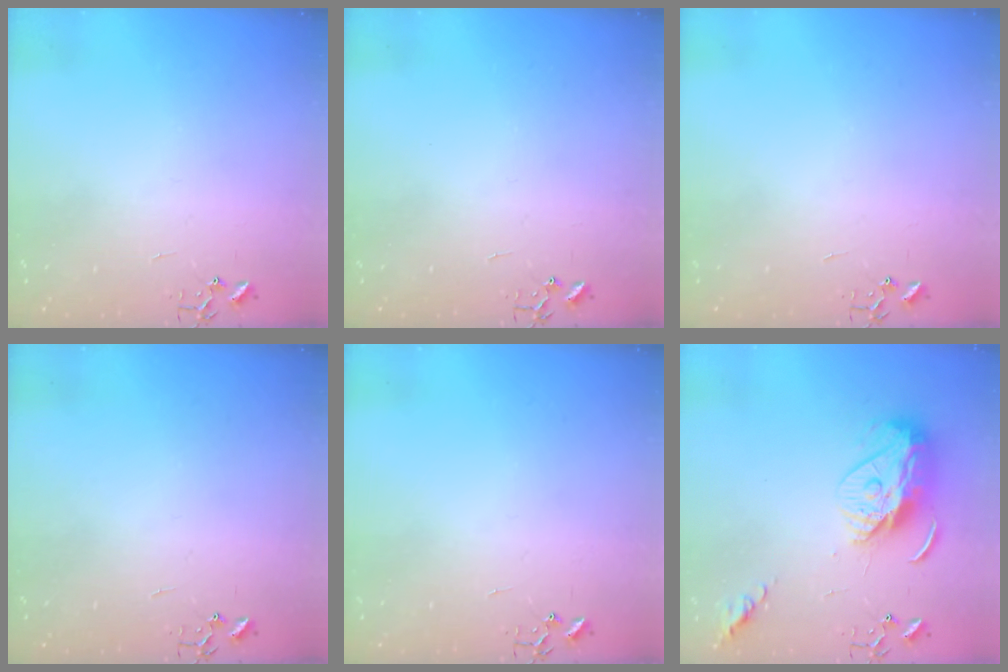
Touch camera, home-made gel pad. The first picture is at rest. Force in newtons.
{"total": 0.0}
{"total": 0.0}
{"total": 0.0}
{"total": 0.0}
{"total": 12.3, "press": 12.2, "slide": 1.1}